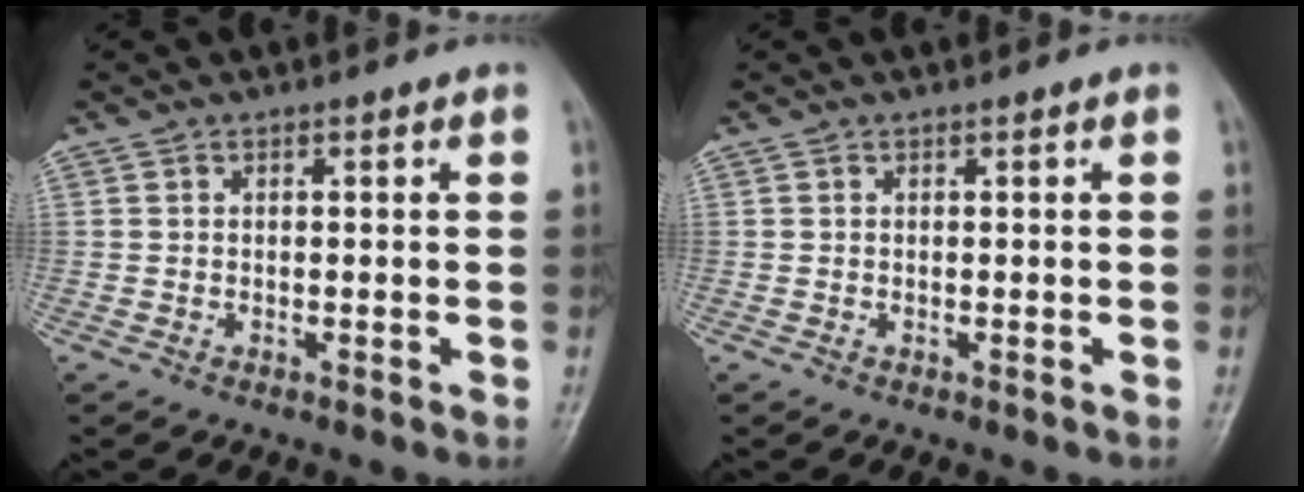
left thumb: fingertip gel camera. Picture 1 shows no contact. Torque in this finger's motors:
{"motor_torque": [0.01, 0.00, -0.12, -0.09, 0.00]}